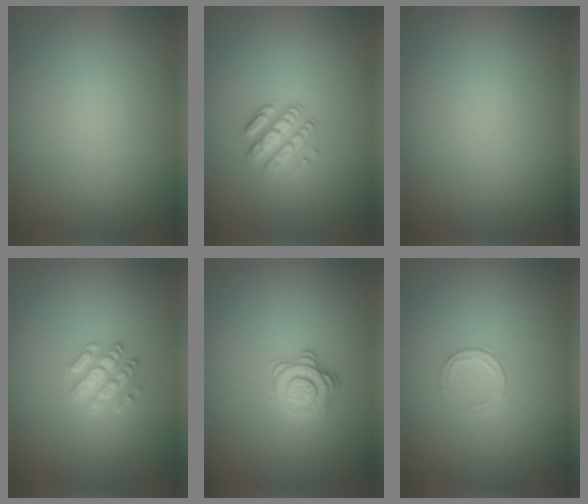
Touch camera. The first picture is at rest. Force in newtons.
{"total": 2.9, "press": 2.3, "slide": 1.8}
{"total": 0.0}
{"total": 2.6, "press": 2.6, "slide": 0.3}
{"total": 2.8, "press": 2.5, "slide": 1.2}
{"total": 1.4, "press": 1.3, "slide": 0.2}